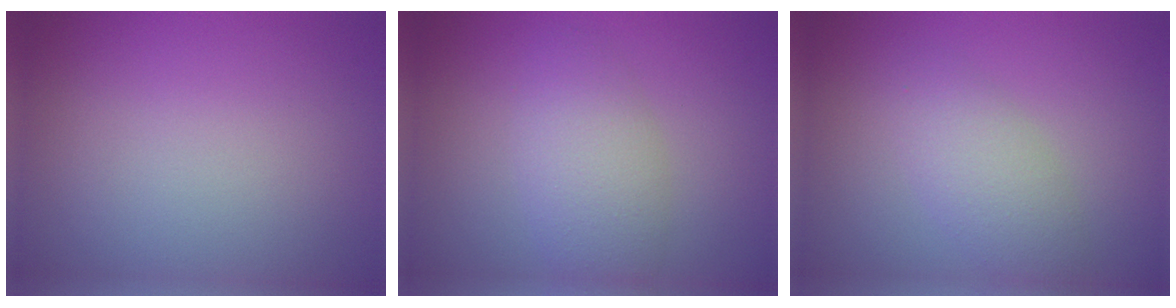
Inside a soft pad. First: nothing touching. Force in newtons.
{"total": 2.4, "press": 2.4, "slide": 0.2}
{"total": 3.0, "press": 3.0, "slide": 0.1}